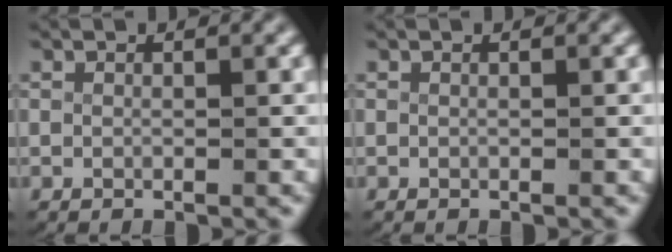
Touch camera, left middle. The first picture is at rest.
{"total": 0.0}